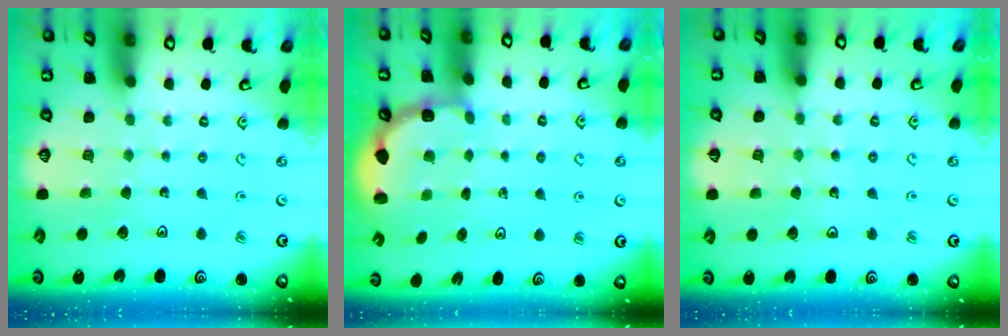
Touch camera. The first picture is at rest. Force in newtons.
{"total": 2.9, "press": 2.3, "slide": 1.8}
{"total": 3.1, "press": 3.0, "slide": 0.8}